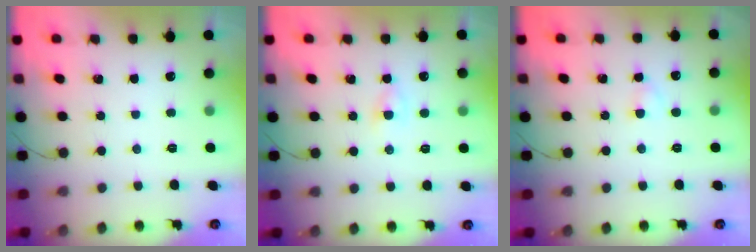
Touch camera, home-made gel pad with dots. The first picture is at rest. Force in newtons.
{"total": 1.9, "press": 1.8, "slide": 0.6}
{"total": 1.9, "press": 1.7, "slide": 0.9}